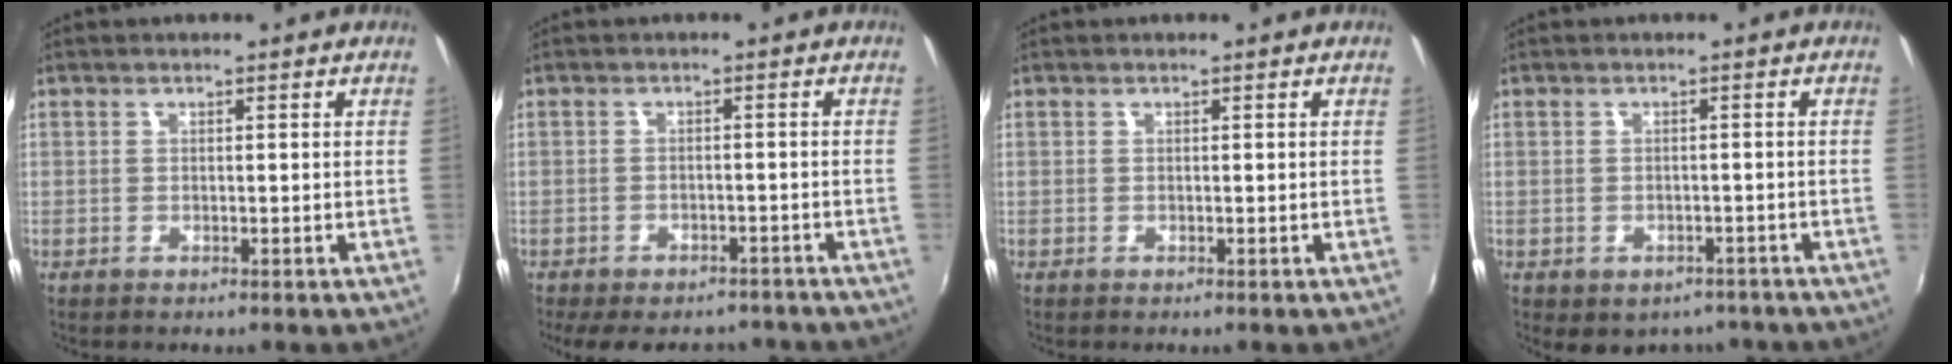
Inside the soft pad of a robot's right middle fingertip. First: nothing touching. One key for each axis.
{"total": 12.1, "fx": -9.9, "fy": 4.9, "fz": 4.9, "tx": -0.109, "ty": -0.014, "tz": -0.131}
{"total": 0.0}
{"total": 6.5, "fx": -4.3, "fy": 4.2, "fz": 2.4, "tx": -0.049, "ty": -0.013, "tz": -0.044}